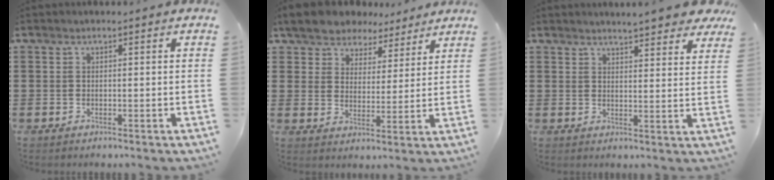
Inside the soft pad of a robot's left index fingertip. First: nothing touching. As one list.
[{"total": 6.5, "force": [6.0, 2.5, 0.6], "torque": [-0.046, -0.025, 0.109]}, {"total": 4.8, "force": [4.6, -0.1, 1.4], "torque": [-0.035, -0.017, 0.083]}]